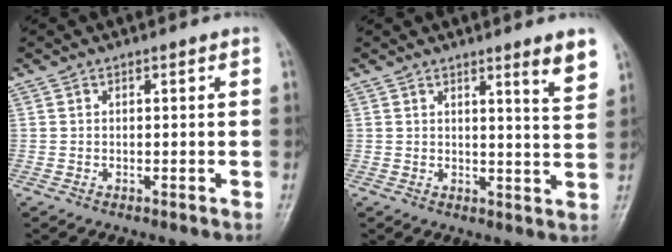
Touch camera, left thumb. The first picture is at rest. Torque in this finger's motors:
{"motor_torque": [0.82, 0.09, 0.19, -0.49, 0.00]}